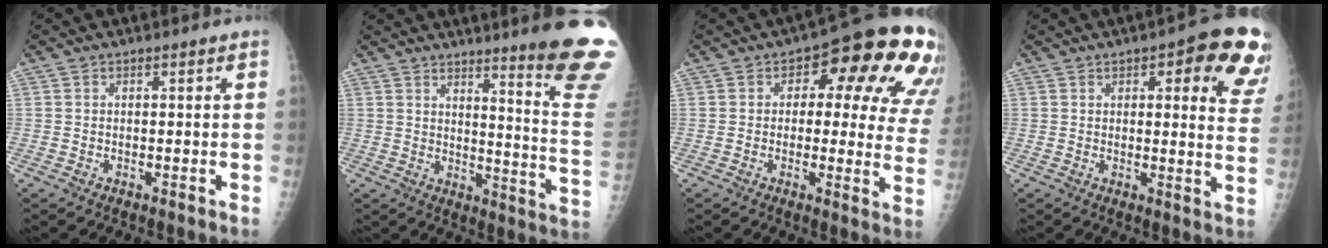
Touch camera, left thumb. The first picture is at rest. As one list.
[{"total": 18.4, "force": [13.3, 0.2, 12.6], "torque": [-0.134, -0.120, 0.166]}, {"total": 18.6, "force": [6.8, 9.1, 14.6], "torque": [-0.119, -0.002, 0.068]}, {"total": 15.4, "force": [8.1, 5.0, 12.1], "torque": [-0.103, -0.031, 0.079]}]